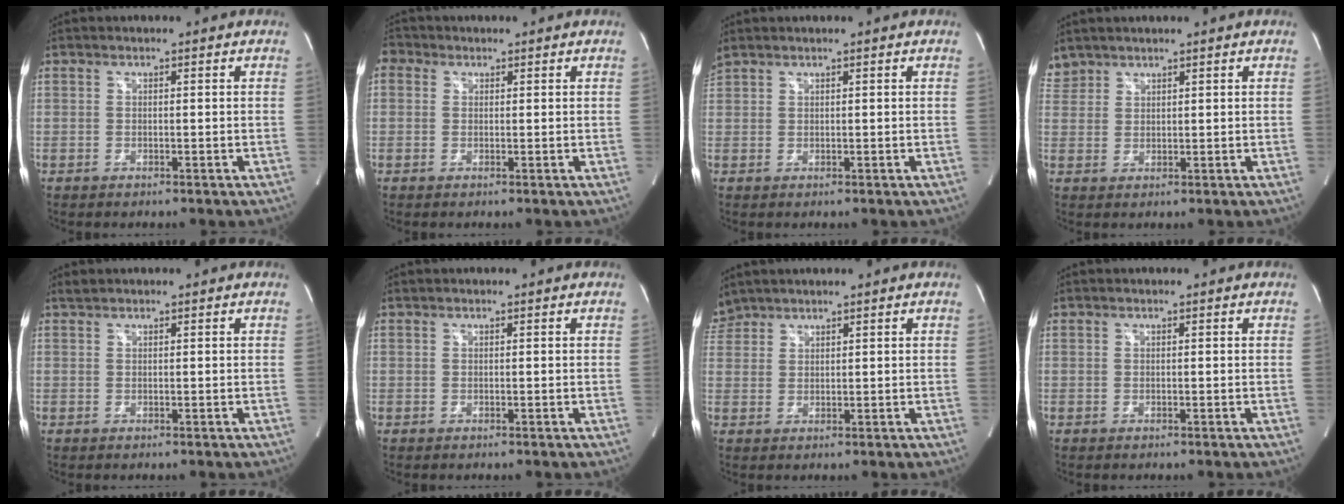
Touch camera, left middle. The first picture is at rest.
{"total": 2.3, "force": [0.9, 2.0, 0.7], "torque": [-0.012, 0.013, 0.014]}
{"total": 1.6, "force": [1.5, -0.1, 0.4], "torque": [-0.031, 0.025, 0.042]}
{"total": 2.9, "force": [2.7, 1.1, -0.2], "torque": [0.003, 0.015, 0.056]}
{"total": 0.6, "force": [0.6, 0.1, 0.0], "torque": [-0.006, 0.008, 0.017]}
{"total": 0.0}
{"total": 3.1, "force": [3.0, 0.8, -0.3], "torque": [0.001, 0.014, 0.065]}
{"total": 0.0}